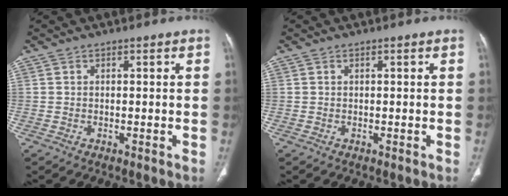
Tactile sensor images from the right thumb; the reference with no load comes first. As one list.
[{"total": 0.0}]